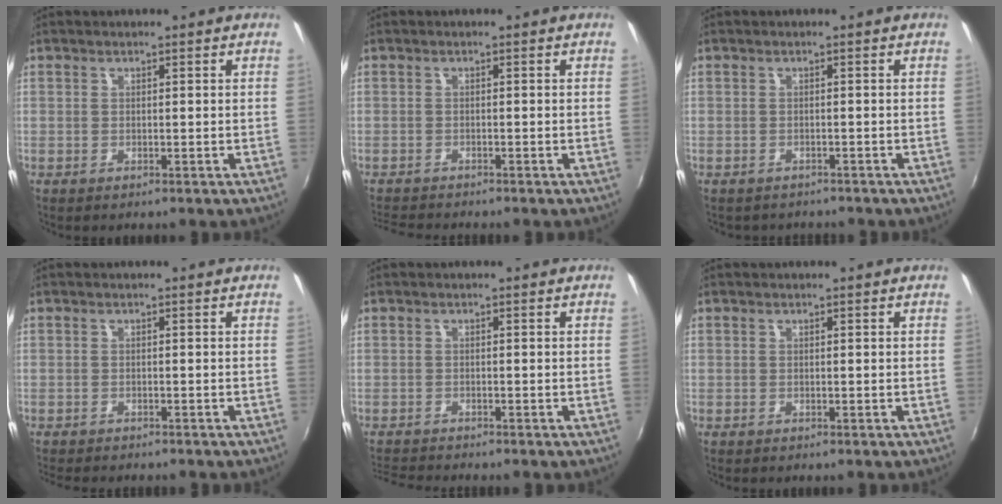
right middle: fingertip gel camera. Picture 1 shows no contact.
{"total": 4.0, "force": [-3.9, 0.2, 1.0], "torque": [-0.035, -0.017, -0.073]}
{"total": 2.6, "force": [-2.3, 1.2, 0.5], "torque": [-0.016, -0.009, -0.029]}
{"total": 3.7, "force": [-3.4, 0.7, 1.3], "torque": [-0.033, -0.016, -0.056]}
{"total": 4.1, "force": [-4.0, 0.0, 0.8], "torque": [-0.034, -0.016, -0.079]}
{"total": 0.0}